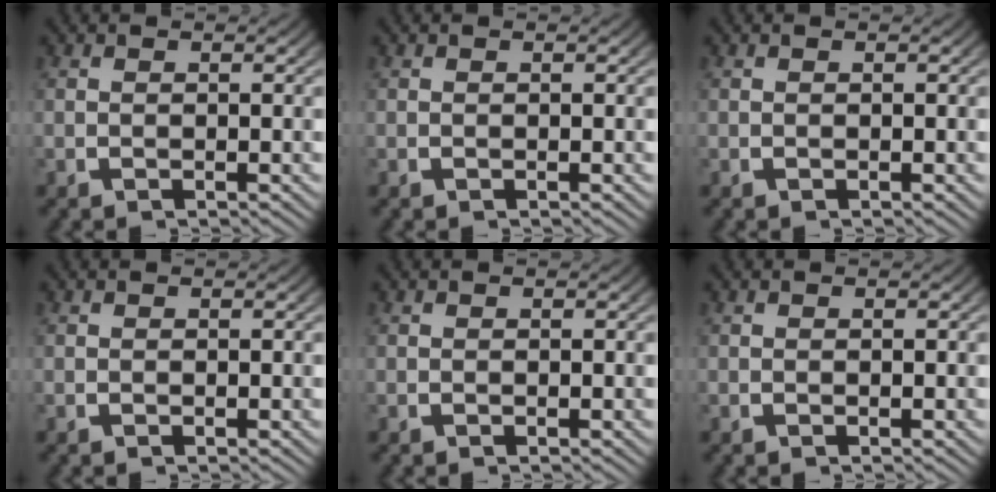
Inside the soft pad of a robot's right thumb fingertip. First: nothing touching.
{"total": 0.0}
{"total": 0.0}
{"total": 0.0}
{"total": 0.0}
{"total": 0.0}